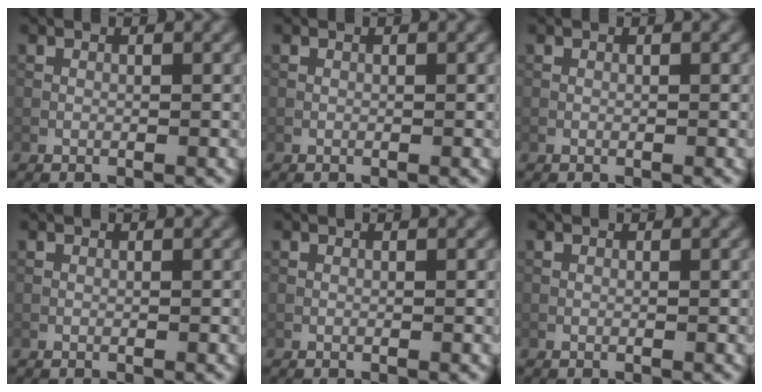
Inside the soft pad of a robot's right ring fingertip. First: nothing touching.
{"total": 0.0}
{"total": 0.0}
{"total": 0.0}
{"total": 0.0}
{"total": 0.0}